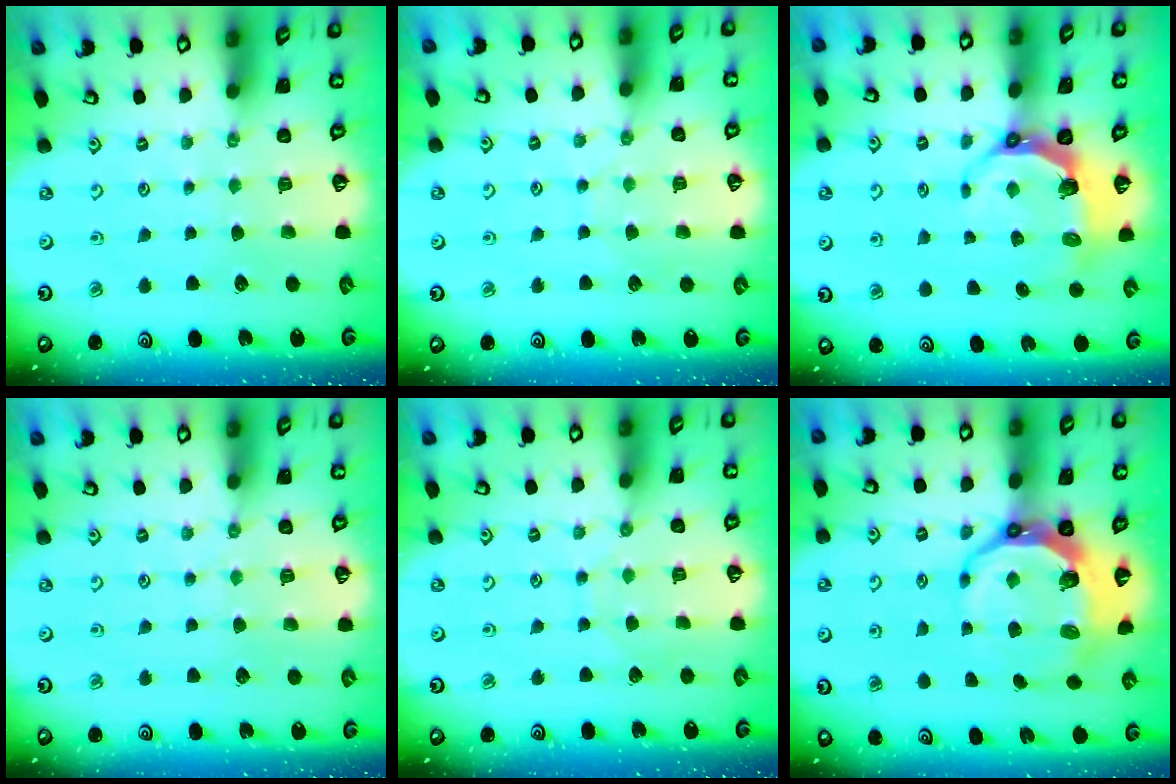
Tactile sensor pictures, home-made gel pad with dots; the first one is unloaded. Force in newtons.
{"total": 5.1, "press": 5.1, "slide": 0.5}
{"total": 5.3, "press": 4.1, "slide": 3.5}
{"total": 2.9, "press": 2.9, "slide": 0.5}
{"total": 5.4, "press": 5.4, "slide": 0.5}
{"total": 12.1, "press": 11.2, "slide": 4.6}